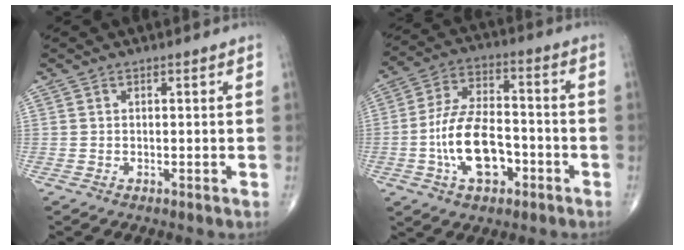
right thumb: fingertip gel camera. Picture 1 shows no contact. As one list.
[{"total": 14.0, "force": [-4.2, 7.7, 10.9], "torque": [-0.194, 0.034, -0.076]}]